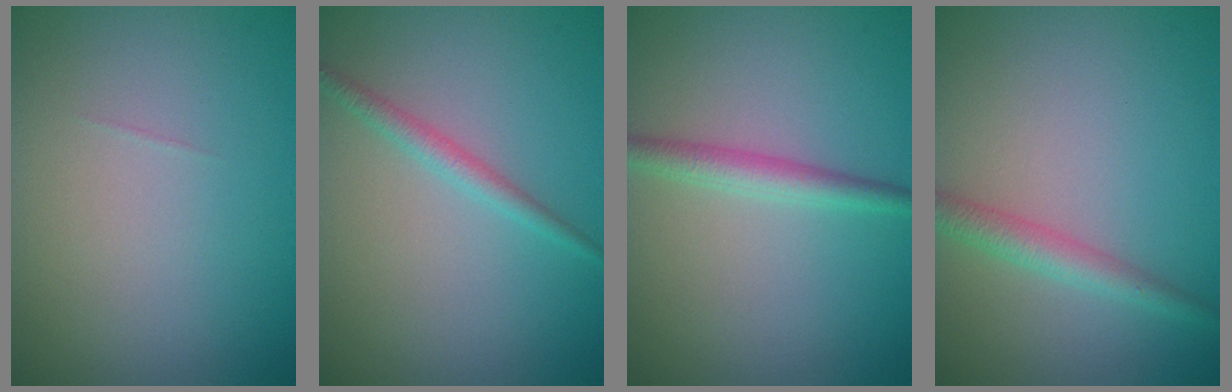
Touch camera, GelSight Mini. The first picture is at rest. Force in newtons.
{"total": 1.6, "press": 1.6, "slide": 0.1}
{"total": 2.2, "press": 2.2, "slide": 0.1}
{"total": 2.2, "press": 2.2, "slide": 0.2}